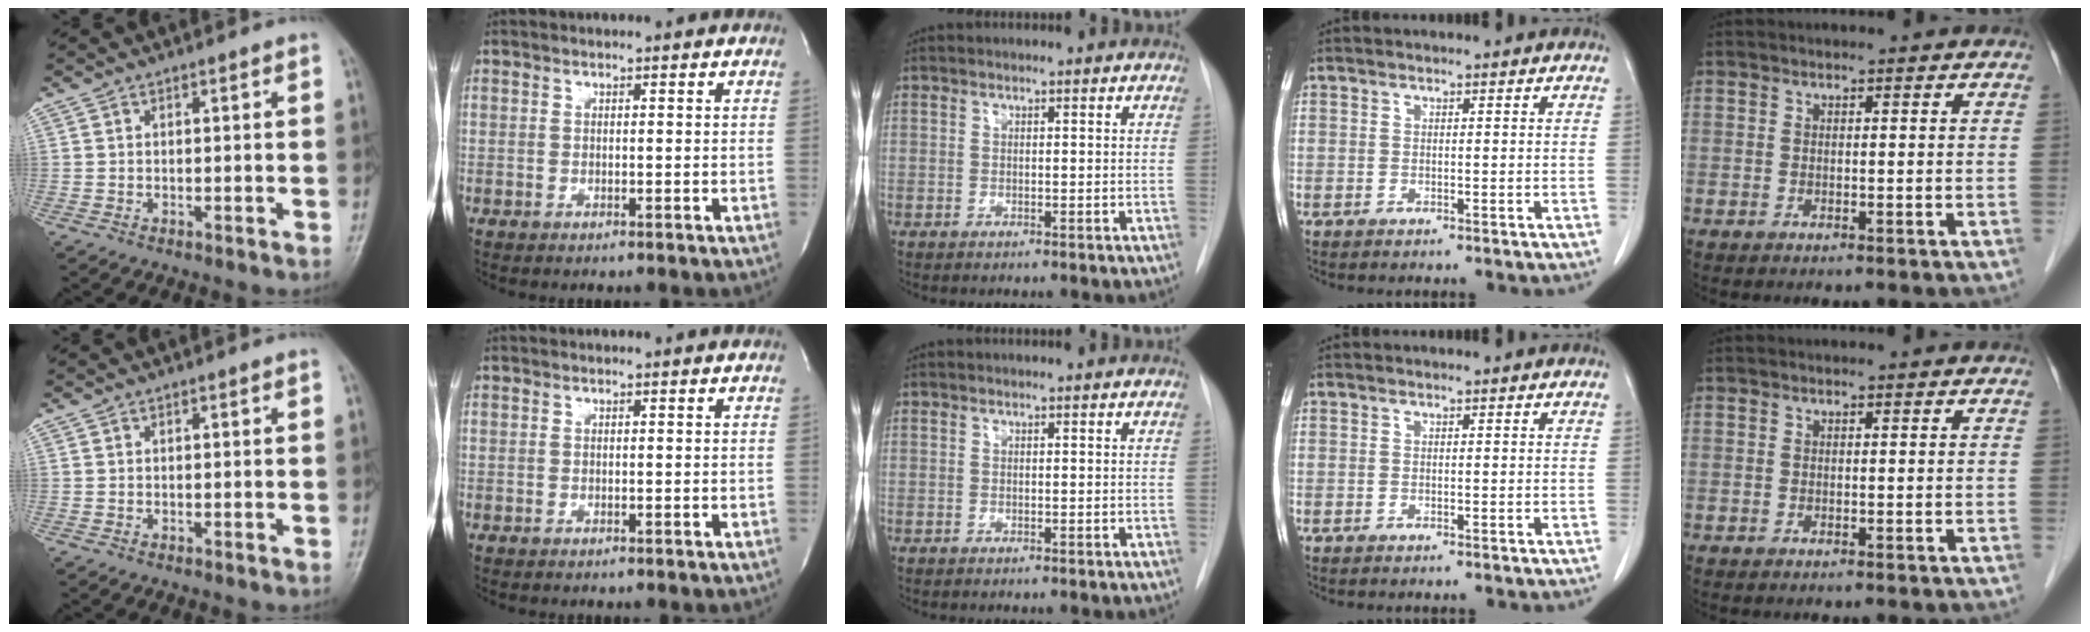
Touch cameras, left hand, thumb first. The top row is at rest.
{}